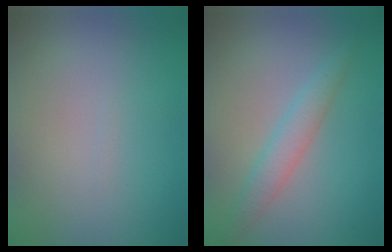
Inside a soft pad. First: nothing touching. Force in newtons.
{"total": 2.5, "press": 2.5, "slide": 0.2}